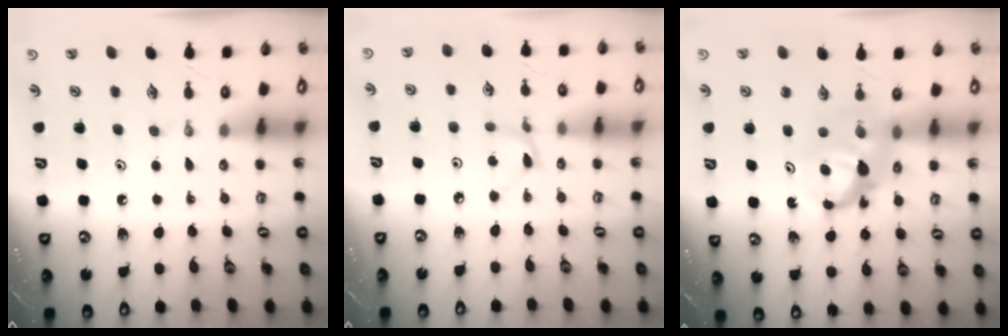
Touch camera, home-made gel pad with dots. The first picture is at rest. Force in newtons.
{"total": 2.4, "press": 2.4, "slide": 0.3}
{"total": 8.1, "press": 8.1, "slide": 0.6}